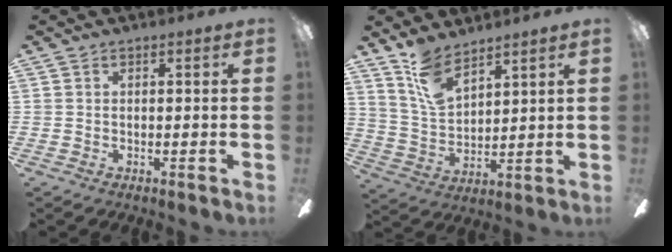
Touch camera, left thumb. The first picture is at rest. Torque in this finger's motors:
{"motor_torque": [0.08, -0.02, 0.03, -0.04, 0.10]}